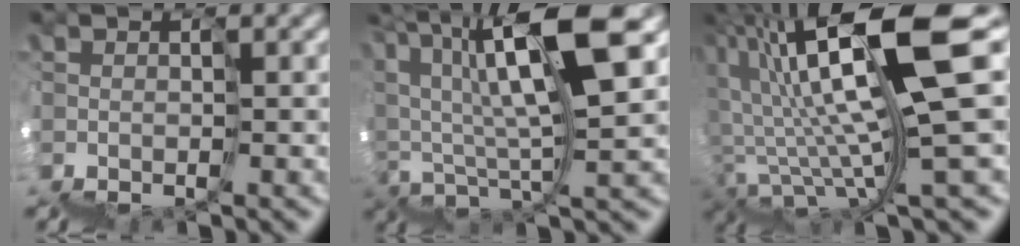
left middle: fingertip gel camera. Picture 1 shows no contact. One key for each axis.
{"total": 10.3, "fx": 6.6, "fy": 2.3, "fz": 7.6, "tx": -0.129, "ty": 0.044, "tz": 0.109}
{"total": 11.0, "fx": 5.3, "fy": 1.2, "fz": 9.6, "tx": -0.150, "ty": 0.033, "tz": 0.100}